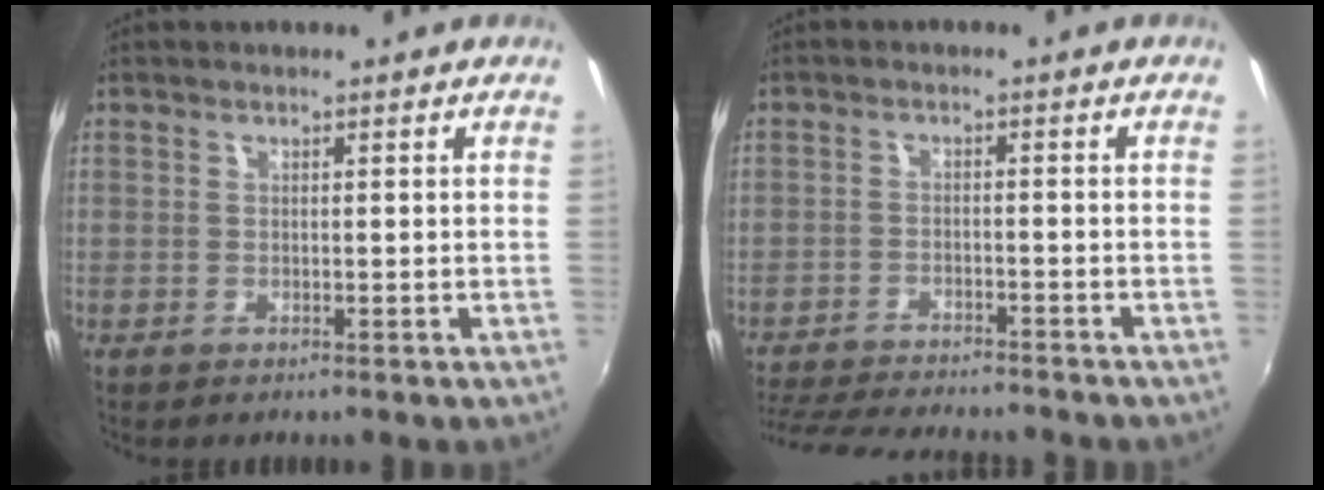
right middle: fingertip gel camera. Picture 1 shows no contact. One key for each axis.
{"total": 13.5, "fx": -12.2, "fy": 2.2, "fz": 5.3, "tx": -0.125, "ty": -0.022, "tz": -0.193}